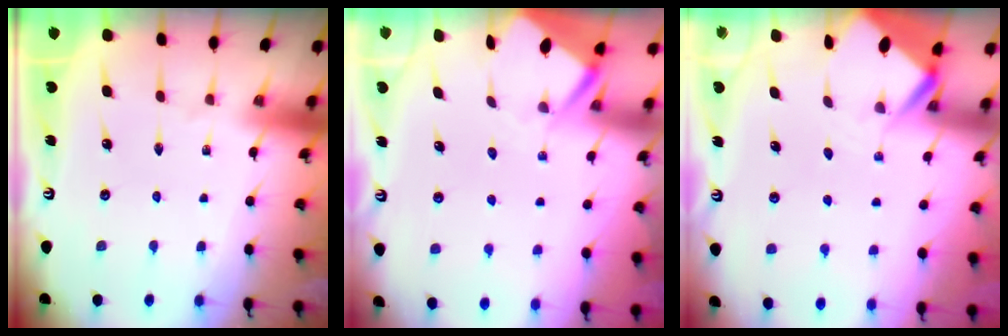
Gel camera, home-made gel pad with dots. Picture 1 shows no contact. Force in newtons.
{"total": 3.3, "press": 3.3, "slide": 0.3}
{"total": 3.7, "press": 3.7, "slide": 0.3}